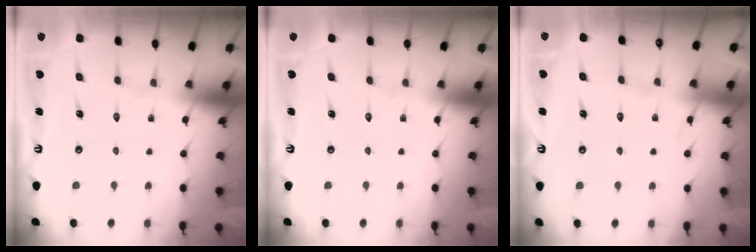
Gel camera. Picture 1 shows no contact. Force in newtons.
{"total": 0.0}
{"total": 3.8, "press": 3.7, "slide": 0.5}